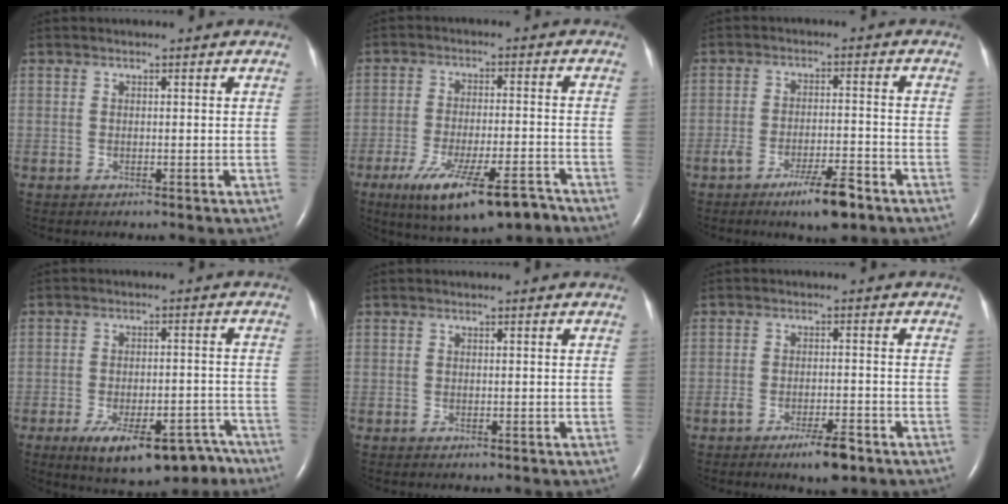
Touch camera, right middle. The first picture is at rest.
{"total": 13.9, "force": [-9.3, 3.1, 9.9], "torque": [-0.150, -0.020, -0.148]}
{"total": 7.2, "force": [-4.8, 1.0, 5.3], "torque": [-0.092, -0.008, -0.077]}
{"total": 14.7, "force": [-10.2, 5.9, 8.7], "torque": [-0.099, 0.018, -0.146]}
{"total": 0.5, "force": [-0.3, 0.2, 0.4], "torque": [-0.005, 0.000, 0.000]}
{"total": 5.4, "force": [-3.5, 1.0, 3.9], "torque": [-0.068, -0.006, -0.053]}